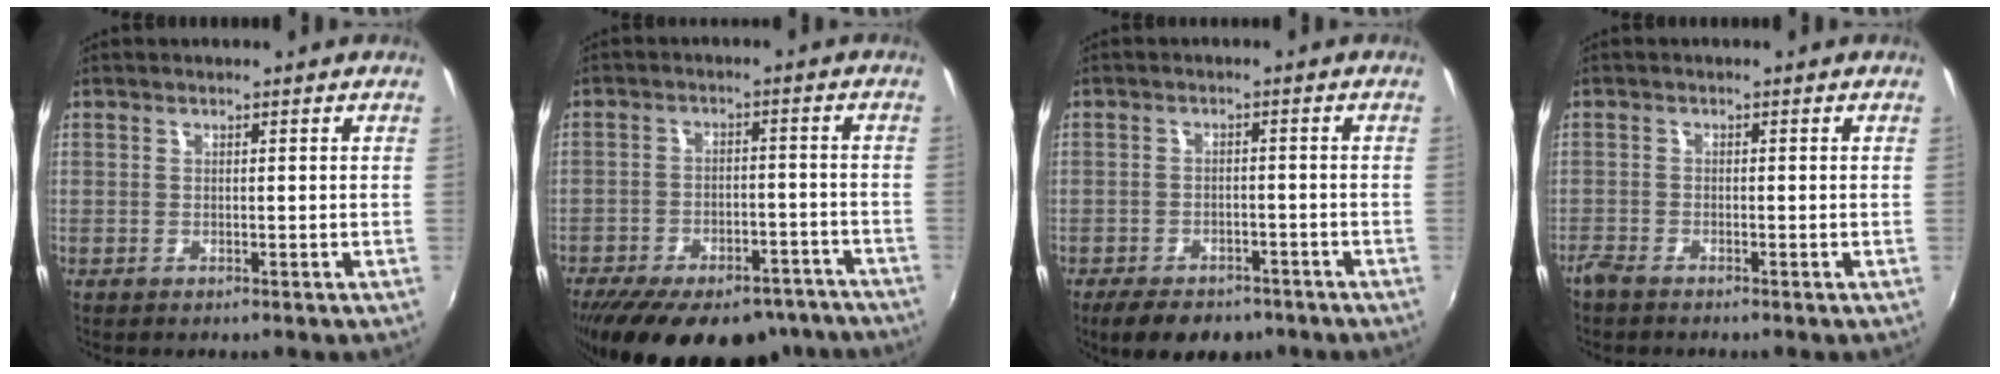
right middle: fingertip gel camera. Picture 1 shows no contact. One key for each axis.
{"total": 23.9, "fx": -18.8, "fy": 10.0, "fz": 10.9, "tx": -0.209, "ty": -0.002, "tz": -0.243}
{"total": 9.7, "fx": -7.2, "fy": 4.6, "fz": 4.6, "tx": -0.102, "ty": -0.012, "tz": -0.105}
{"total": 2.2, "fx": -2.0, "fy": 0.4, "fz": 0.7, "tx": -0.022, "ty": -0.008, "tz": -0.043}